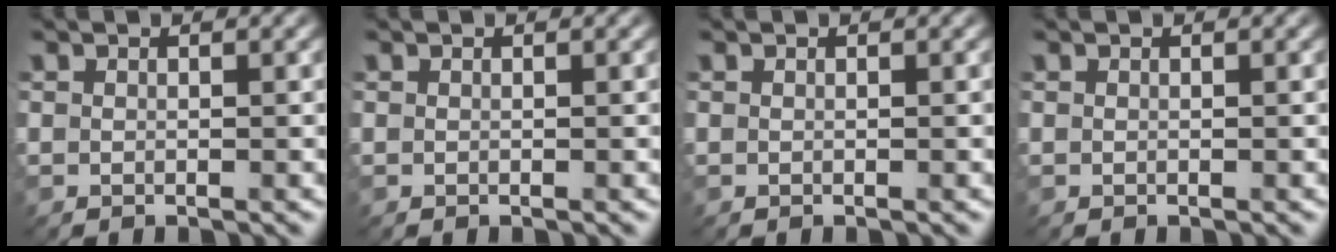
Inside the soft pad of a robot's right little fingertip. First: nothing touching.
{"total": 0.0}
{"total": 0.0}
{"total": 0.0}